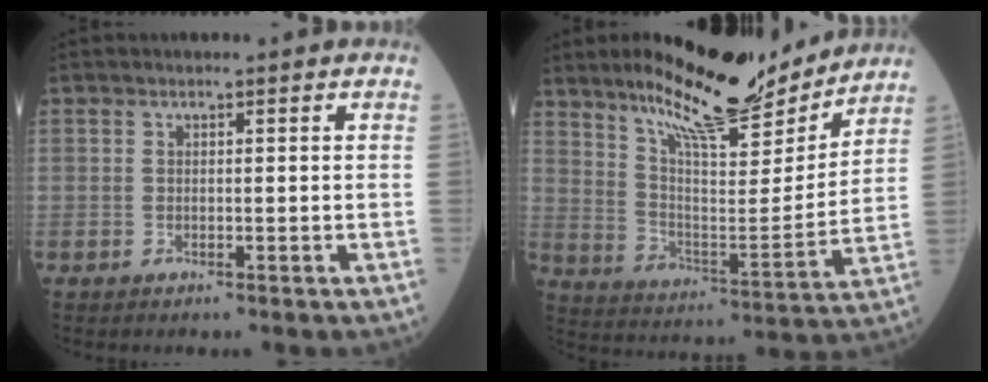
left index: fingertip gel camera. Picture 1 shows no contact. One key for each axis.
{"total": 16.7, "fx": 14.1, "fy": 3.1, "fz": 8.4, "tx": -0.140, "ty": -0.016, "tz": 0.232}